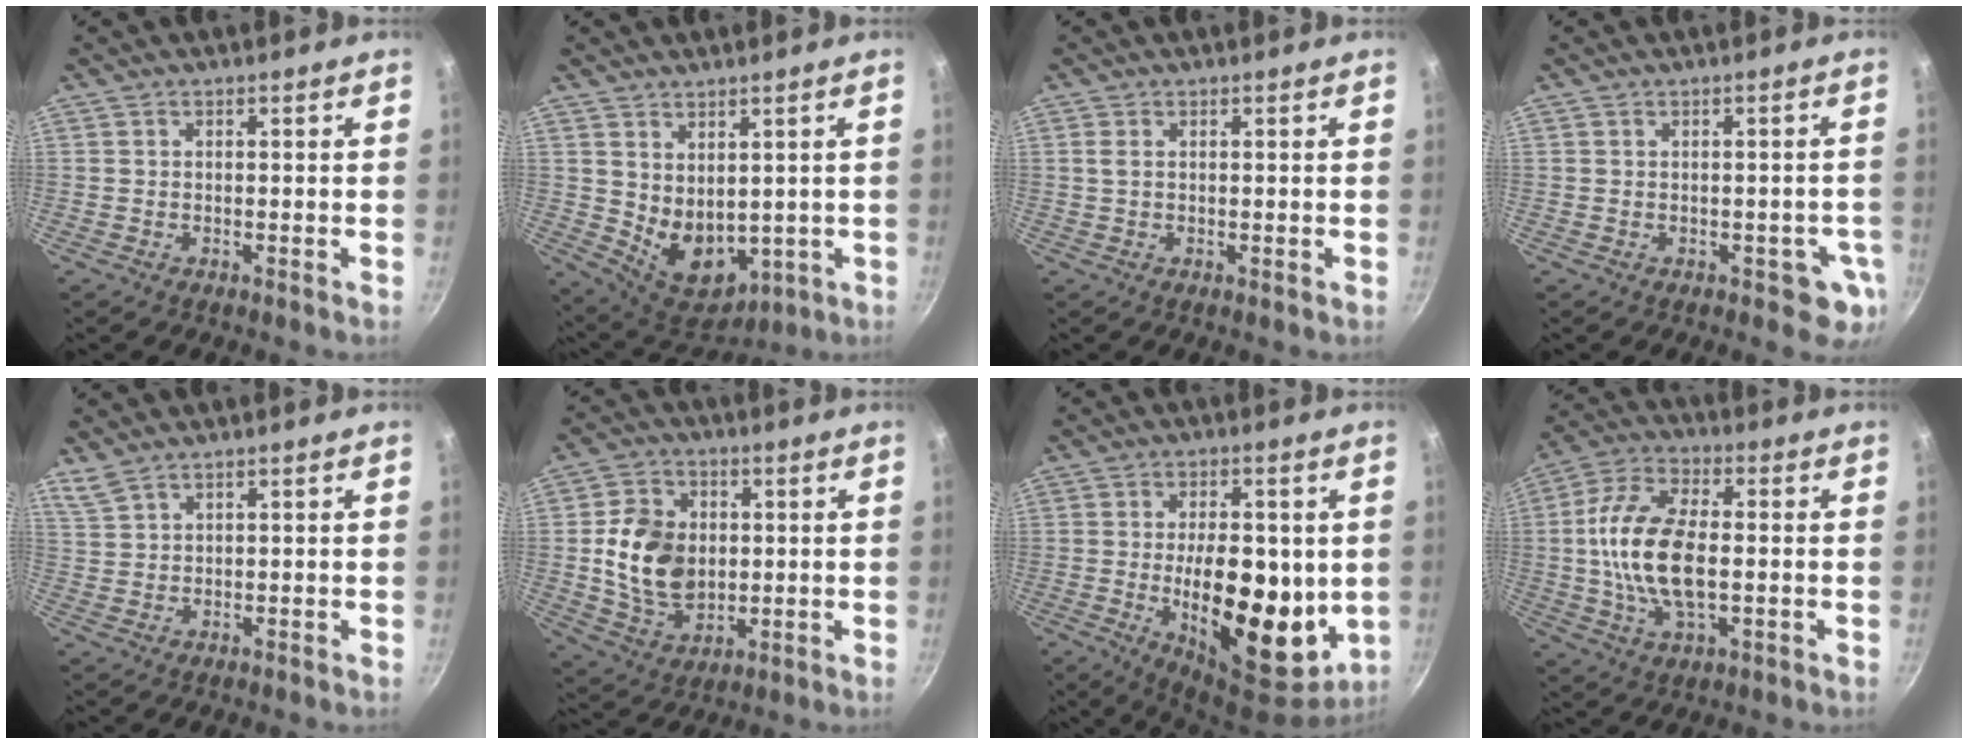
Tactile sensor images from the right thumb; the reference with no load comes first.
{"total": 10.5, "force": [2.2, 7.2, 7.3], "torque": [-0.092, -0.038, 0.067]}
{"total": 1.3, "force": [0.4, 0.6, 1.1], "torque": [-0.020, 0.000, 0.006]}
{"total": 4.6, "force": [-0.9, 3.0, 3.3], "torque": [-0.010, 0.008, -0.009]}
{"total": 2.9, "force": [2.5, 0.9, 1.2], "torque": [-0.028, -0.004, 0.060]}
{"total": 13.7, "force": [0.8, 10.3, 9.1], "torque": [-0.142, -0.002, 0.022]}
{"total": 20.0, "force": [-1.1, 10.1, 17.2], "torque": [-0.230, -0.024, -0.009]}
{"total": 16.1, "force": [-0.4, 8.4, 13.8], "torque": [-0.261, 0.020, -0.018]}